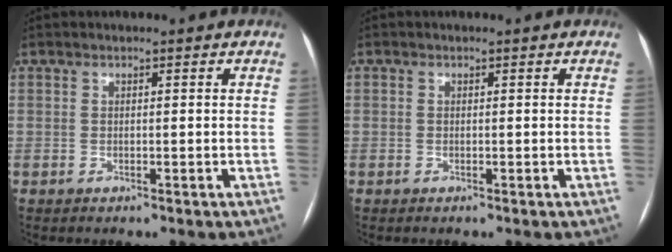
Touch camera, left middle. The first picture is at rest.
{"total": 0.0}